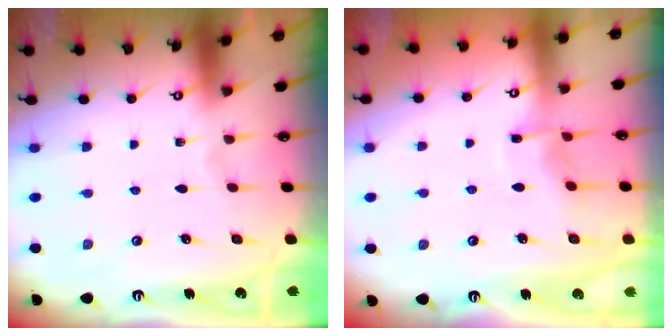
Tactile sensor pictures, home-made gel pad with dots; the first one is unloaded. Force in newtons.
{"total": 5.7, "press": 5.7, "slide": 0.7}